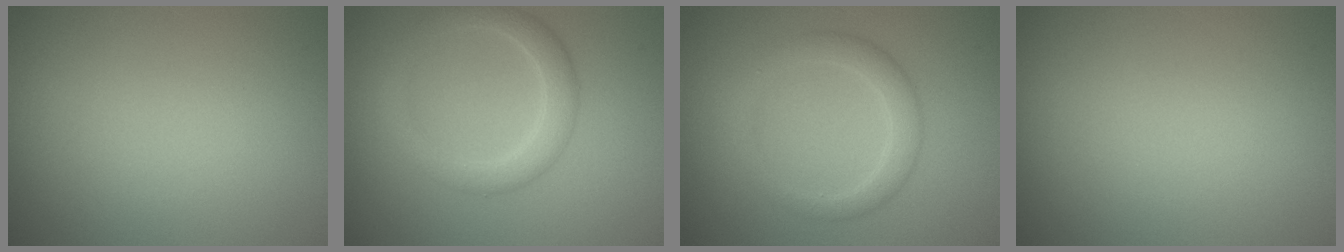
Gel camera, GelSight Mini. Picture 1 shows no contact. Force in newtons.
{"total": 3.0, "press": 3.0, "slide": 0.1}
{"total": 2.7, "press": 2.7, "slide": 0.1}
{"total": 0.0}